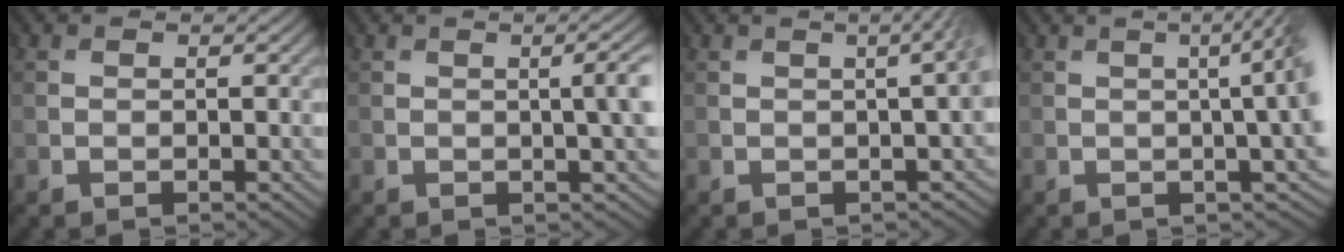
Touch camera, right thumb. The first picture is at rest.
{"total": 4.7, "force": [0.2, 1.6, 4.4], "torque": [-0.040, 0.005, 0.003]}
{"total": 5.1, "force": [0.1, 1.9, 4.7], "torque": [-0.019, 0.016, -0.006]}
{"total": 8.7, "force": [0.6, 3.0, 8.1], "torque": [-0.075, 0.024, 0.004]}